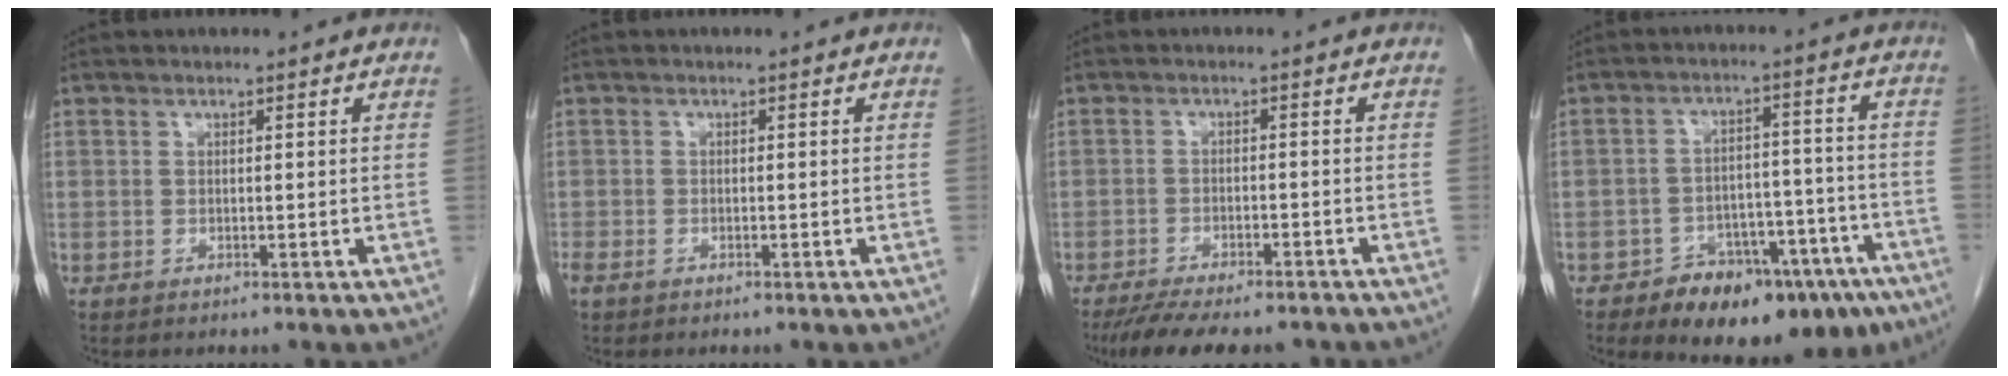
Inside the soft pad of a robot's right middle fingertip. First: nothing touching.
{"total": 1.5, "force": [-1.1, 0.8, 0.8], "torque": [-0.019, -0.002, -0.017]}
{"total": 12.5, "force": [-10.6, 3.0, 5.9], "torque": [-0.102, -0.015, -0.148]}
{"total": 15.3, "force": [-10.9, 6.9, 8.1], "torque": [-0.069, 0.039, -0.150]}